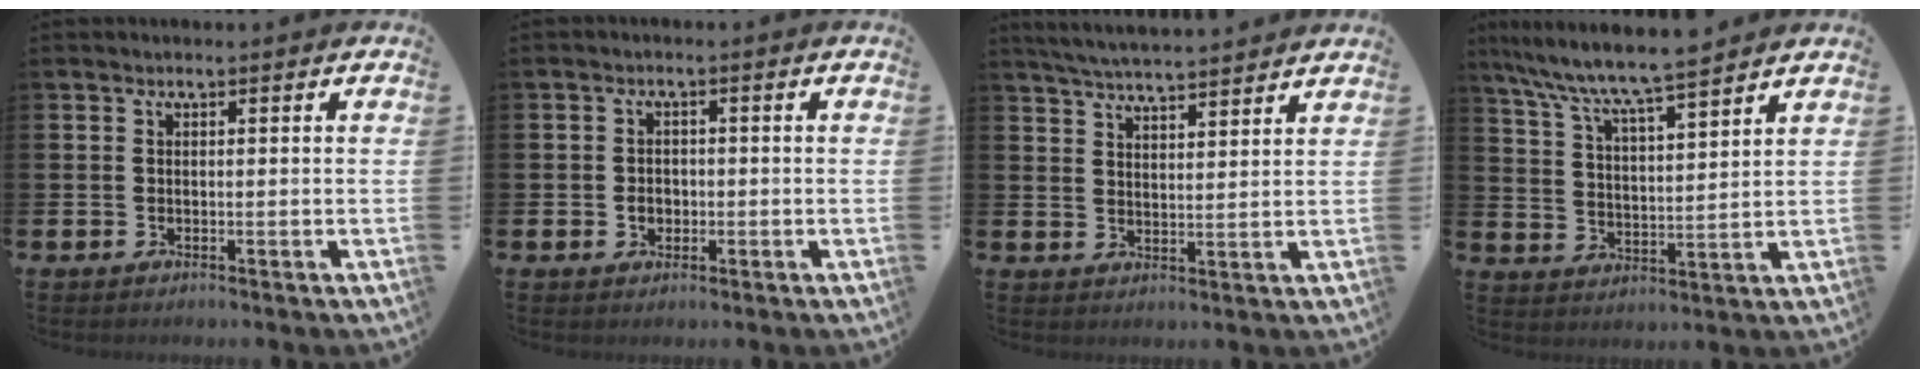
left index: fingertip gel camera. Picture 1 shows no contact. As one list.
[{"total": 1.9, "force": [-0.4, 1.6, 0.9], "torque": [-0.009, 0.002, -0.013]}, {"total": 5.0, "force": [4.9, -0.2, 0.7], "torque": [-0.035, -0.027, 0.089]}, {"total": 8.1, "force": [7.6, 0.4, 2.8], "torque": [-0.083, -0.047, 0.132]}]